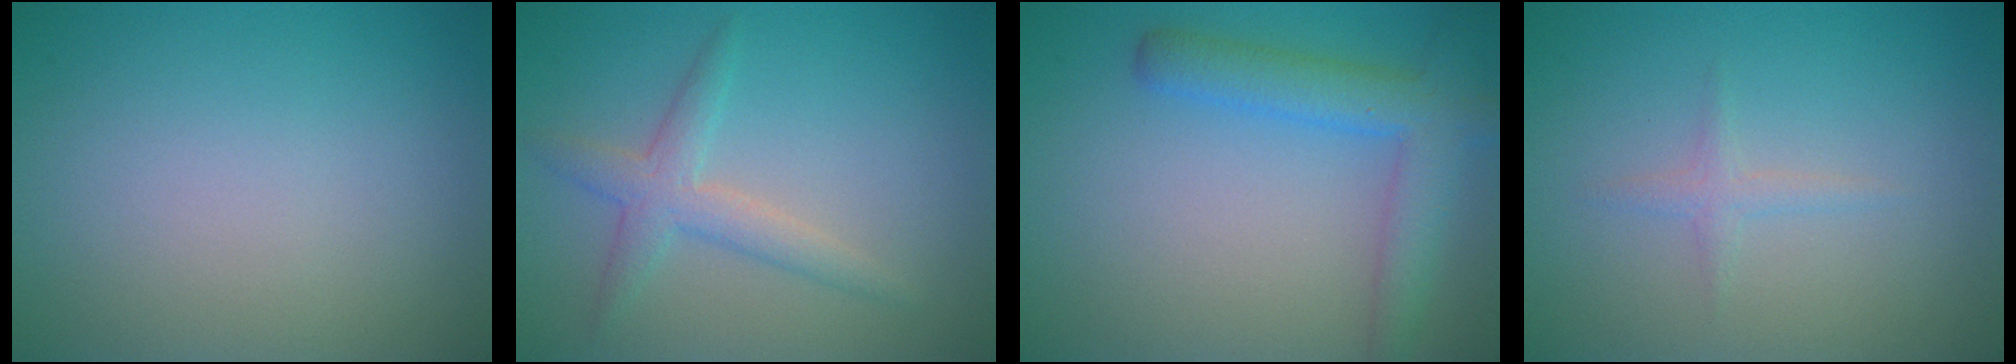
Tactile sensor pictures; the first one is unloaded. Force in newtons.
{"total": 2.7, "press": 2.7, "slide": 0.1}
{"total": 4.4, "press": 4.4, "slide": 0.3}
{"total": 1.1, "press": 1.1, "slide": 0.1}